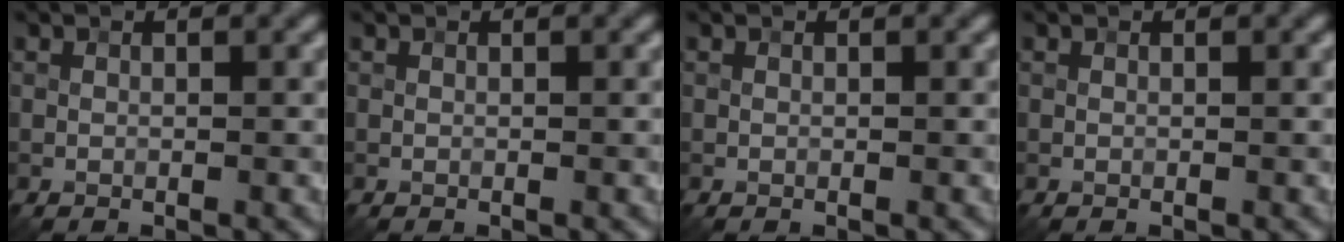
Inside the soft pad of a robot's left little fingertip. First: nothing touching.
{"total": 0.0}
{"total": 0.0}
{"total": 0.0}